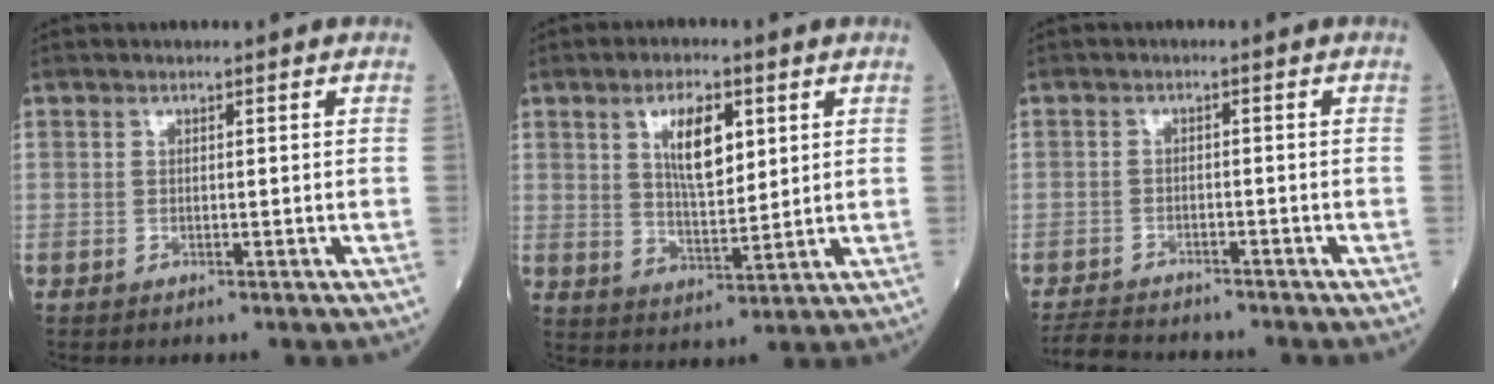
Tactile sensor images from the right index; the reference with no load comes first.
{"total": 7.5, "force": [2.9, 2.7, 6.4], "torque": [-0.115, 0.001, 0.055]}
{"total": 5.7, "force": [-5.5, 1.1, 1.0], "torque": [-0.013, -0.016, -0.095]}